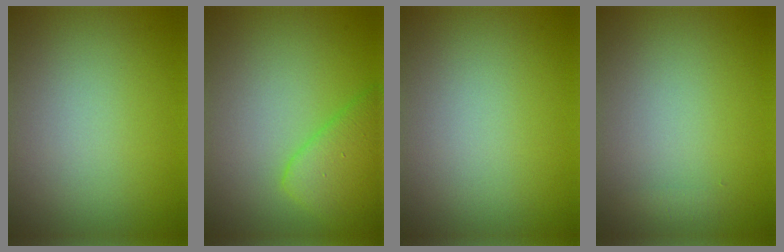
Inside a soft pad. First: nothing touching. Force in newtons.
{"total": 4.1, "press": 4.1, "slide": 0.2}
{"total": 0.0}
{"total": 0.6, "press": 0.6, "slide": 0.0}